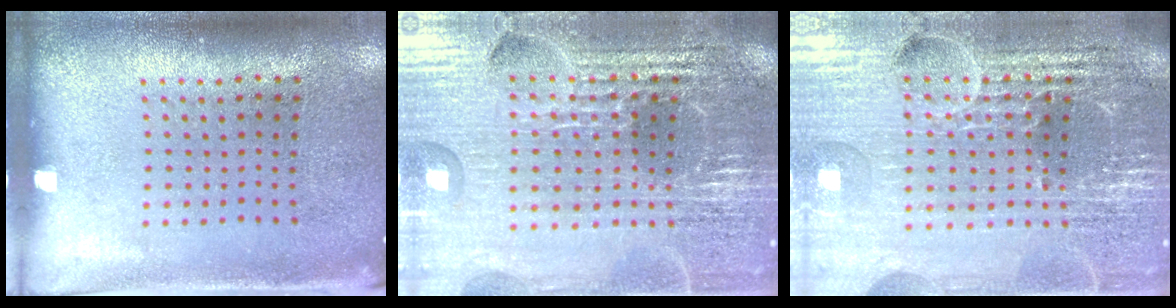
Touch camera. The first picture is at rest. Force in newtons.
{"total": 6.3, "press": 5.6, "slide": 2.8}
{"total": 6.5, "press": 5.7, "slide": 3.1}